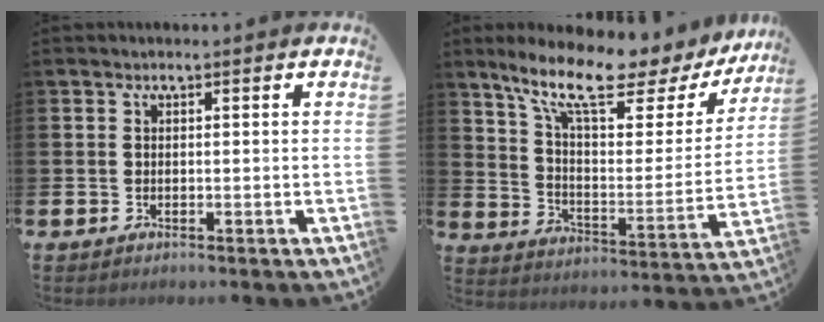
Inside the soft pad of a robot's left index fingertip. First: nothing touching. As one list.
[{"total": 12.3, "force": [9.7, 3.0, 6.9], "torque": [-0.156, -0.053, 0.162]}]